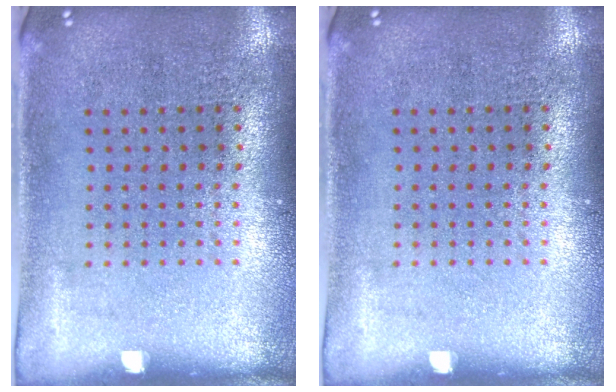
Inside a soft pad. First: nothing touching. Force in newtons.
{"total": 0.0}